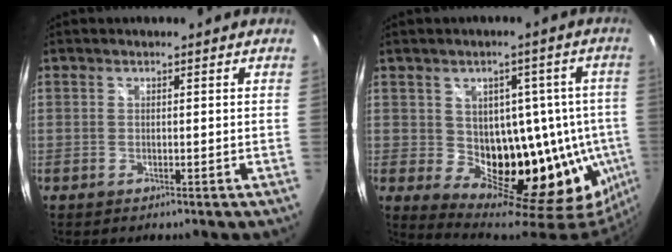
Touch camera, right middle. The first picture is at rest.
{"total": 20.4, "force": [0.2, 15.2, 13.7], "torque": [-0.183, 0.011, 0.040]}